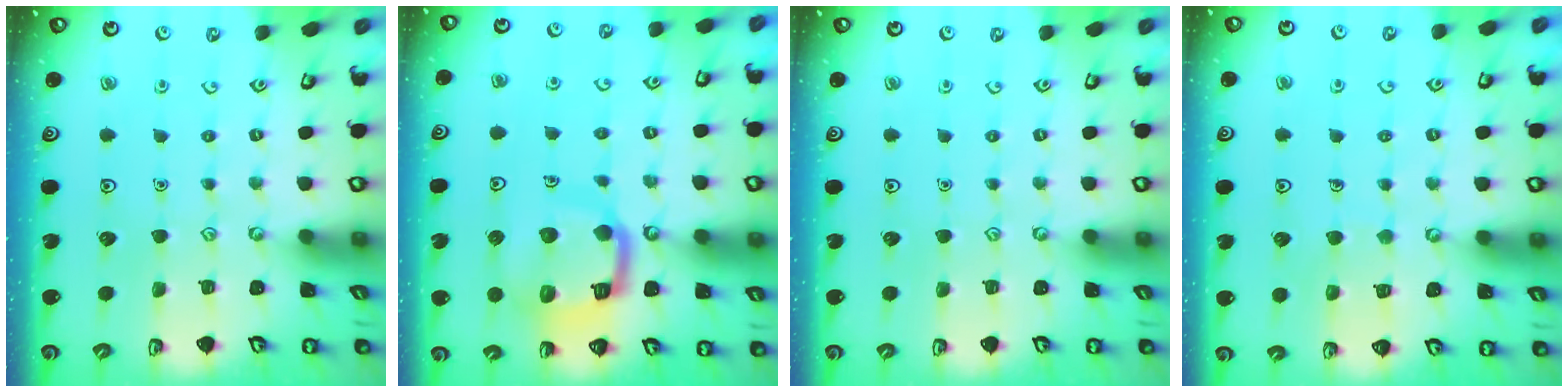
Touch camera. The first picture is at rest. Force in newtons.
{"total": 12.5, "press": 12.4, "slide": 1.6}
{"total": 0.0}
{"total": 6.8, "press": 6.7, "slide": 0.6}